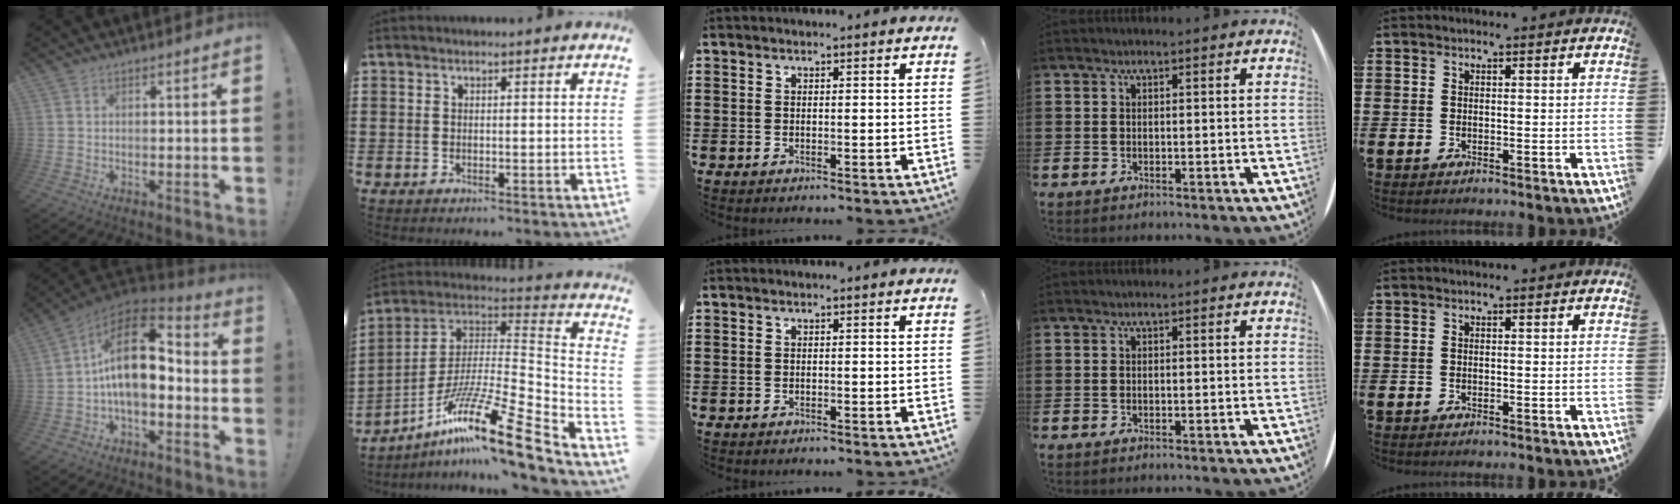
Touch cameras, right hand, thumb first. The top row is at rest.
{"thumb": {"total": 17.0, "force": [2.0, 9.0, 14.2], "torque": [-0.250, 0.003, 0.037]}, "index": {"total": 16.5, "force": [-10.6, 2.5, 12.5], "torque": [-0.222, 0.011, -0.191]}}